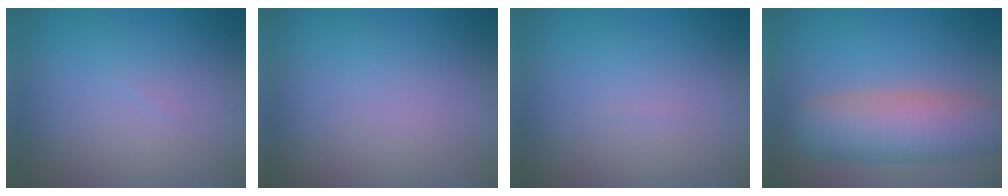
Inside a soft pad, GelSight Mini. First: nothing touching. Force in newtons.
{"total": 0.0}
{"total": 0.0}
{"total": 6.9, "press": 6.9, "slide": 0.2}